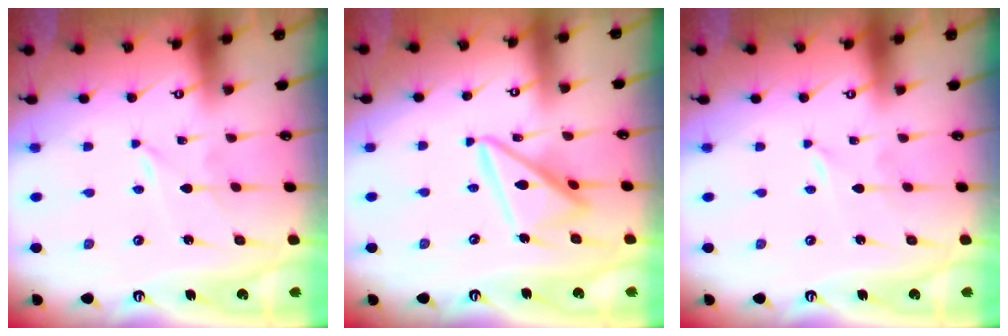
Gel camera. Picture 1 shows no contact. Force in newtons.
{"total": 14.3, "press": 14.2, "slide": 1.5}
{"total": 0.0}